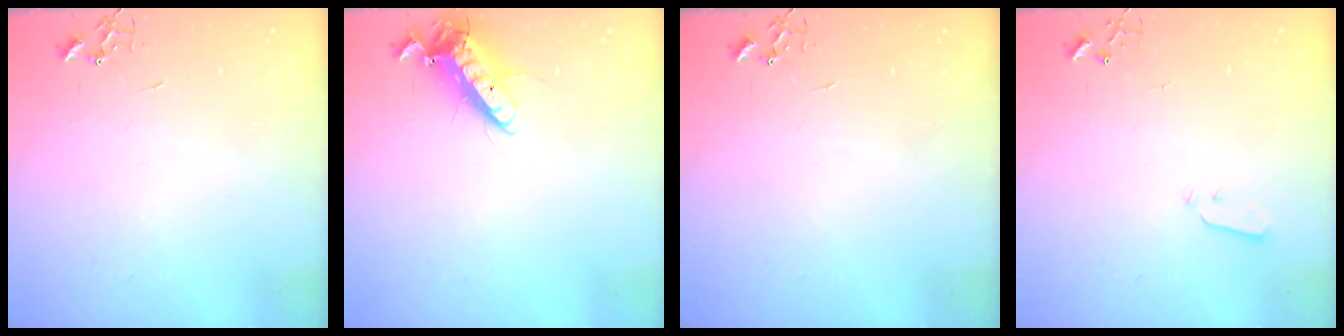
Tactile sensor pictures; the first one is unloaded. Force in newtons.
{"total": 12.9, "press": 12.7, "slide": 2.1}
{"total": 0.0}
{"total": 3.6, "press": 3.6, "slide": 0.2}